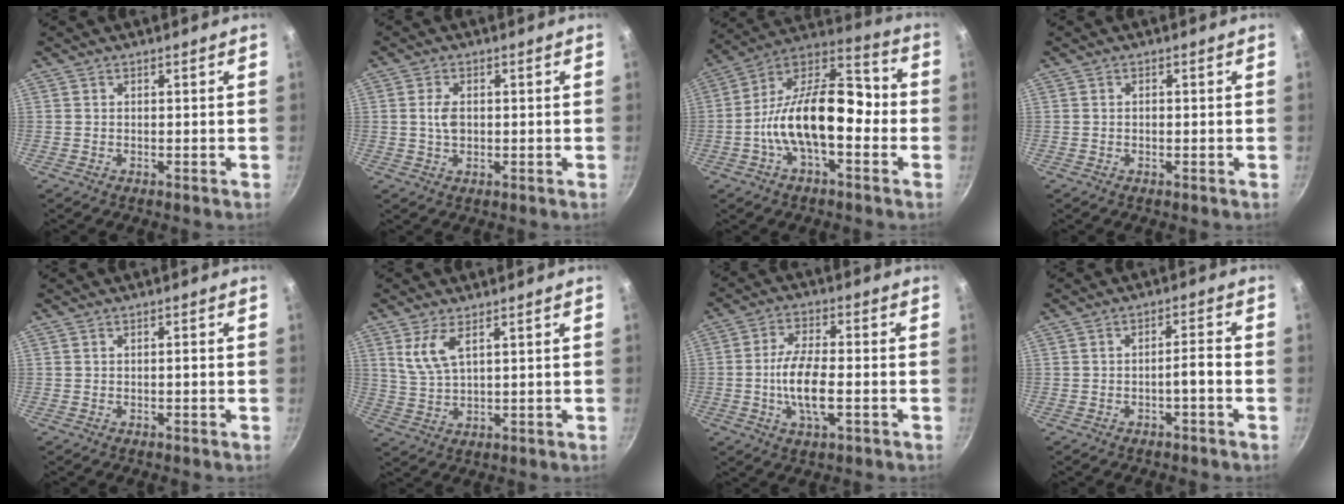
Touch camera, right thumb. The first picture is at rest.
{"total": 3.5, "force": [0.3, 2.2, 2.7], "torque": [-0.051, 0.001, 0.006]}
{"total": 19.6, "force": [-3.0, 9.5, 16.9], "torque": [-0.279, 0.051, -0.059]}
{"total": 0.7, "force": [0.0, 0.4, 0.6], "torque": [-0.012, 0.002, 0.001]}
{"total": 0.6, "force": [-0.1, 0.2, 0.6], "torque": [-0.009, 0.002, 0.000]}
{"total": 5.6, "force": [2.7, 2.0, 4.4], "torque": [-0.095, -0.011, 0.068]}
{"total": 9.6, "force": [-1.9, 4.0, 8.5], "torque": [-0.166, 0.011, -0.037]}
{"total": 3.1, "force": [-1.2, 0.7, 2.7], "torque": [-0.046, 0.021, -0.018]}